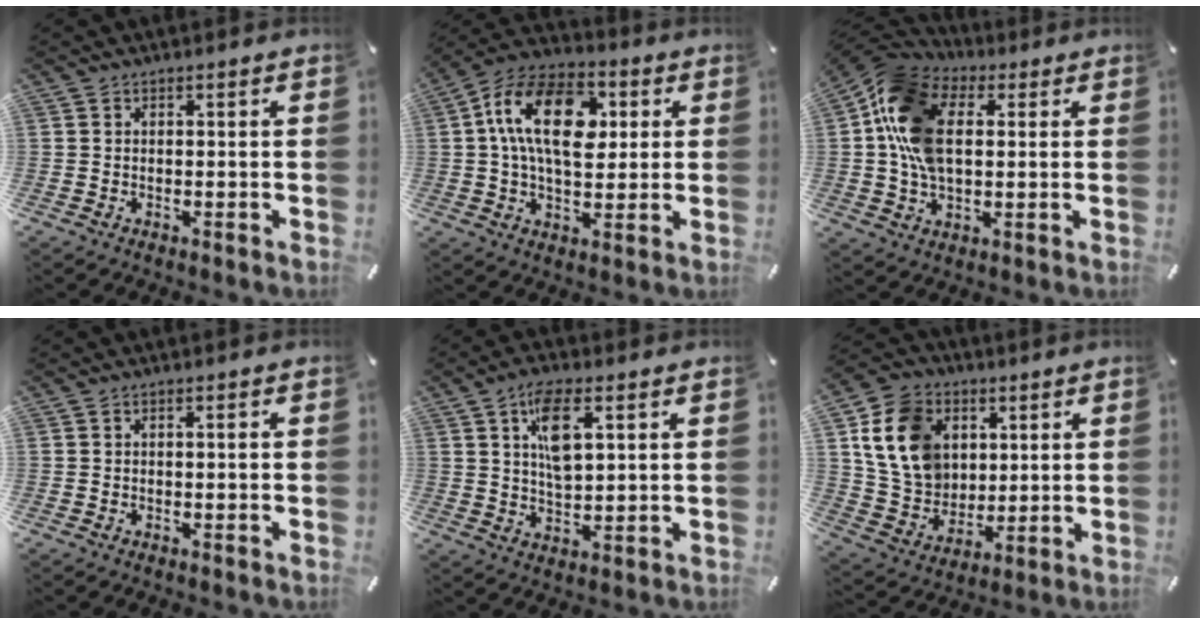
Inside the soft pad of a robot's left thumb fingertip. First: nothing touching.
{"total": 18.0, "force": [3.3, 11.5, 13.5], "torque": [-0.256, 0.010, 0.052]}
{"total": 15.8, "force": [1.8, 11.0, 11.1], "torque": [-0.258, 0.014, 0.031]}
{"total": 0.7, "force": [-0.1, 0.3, 0.6], "torque": [-0.012, 0.001, -0.004]}
{"total": 8.6, "force": [3.3, 4.0, 6.9], "torque": [-0.126, -0.005, 0.053]}
{"total": 15.0, "force": [3.9, 12.6, 7.1], "torque": [-0.148, 0.000, 0.081]}